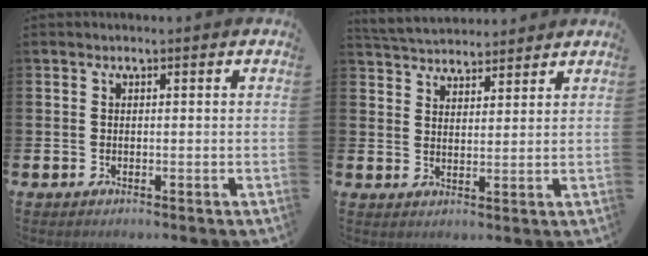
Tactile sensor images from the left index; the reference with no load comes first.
{"total": 4.4, "force": [4.3, 0.8, -0.1], "torque": [-0.018, -0.019, 0.079]}